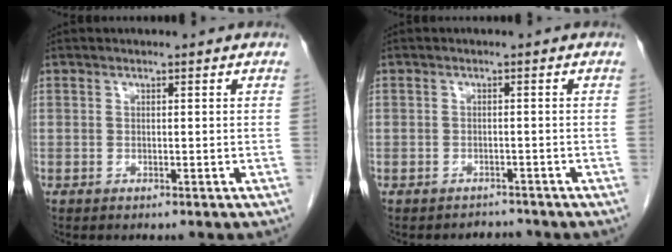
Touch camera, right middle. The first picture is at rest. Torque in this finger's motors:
{"motor_torque": [-0.36, 0.31, -0.40, -0.08]}